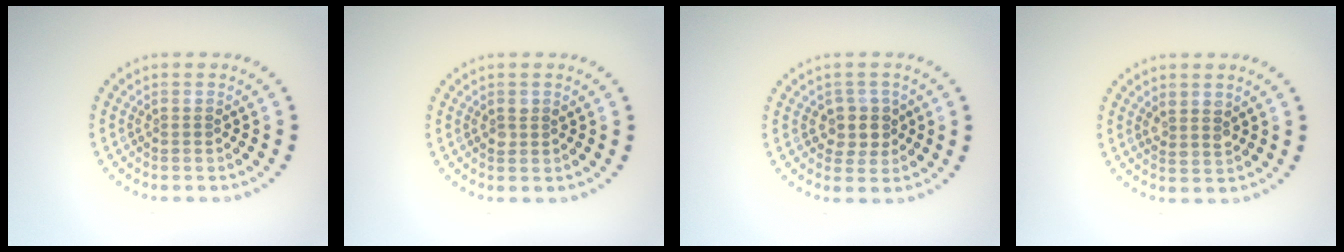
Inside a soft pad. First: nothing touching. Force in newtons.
{"total": 1.0, "press": 0.9, "slide": 0.3}
{"total": 2.6, "press": 2.3, "slide": 1.2}
{"total": 1.6, "press": 1.4, "slide": 0.8}